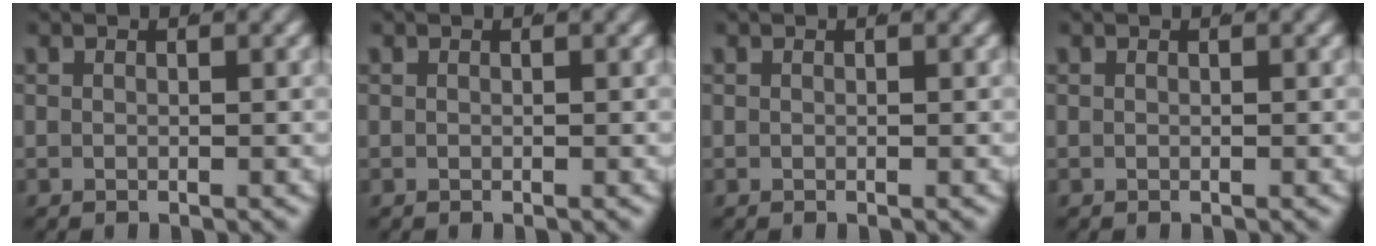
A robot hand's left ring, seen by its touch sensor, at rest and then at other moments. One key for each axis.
{"total": 0.0}
{"total": 0.0}
{"total": 0.0}